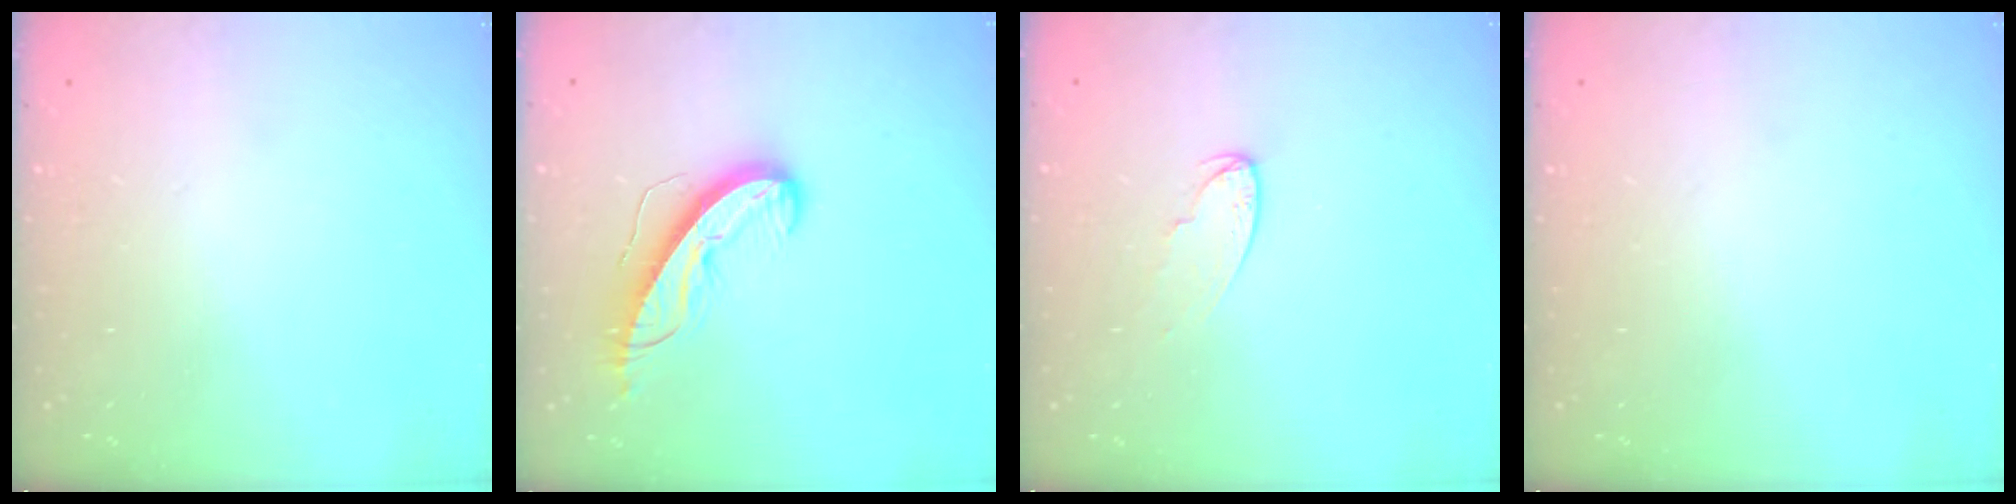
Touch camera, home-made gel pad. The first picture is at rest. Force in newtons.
{"total": 9.7, "press": 9.6, "slide": 0.5}
{"total": 4.8, "press": 4.8, "slide": 0.5}
{"total": 0.0}